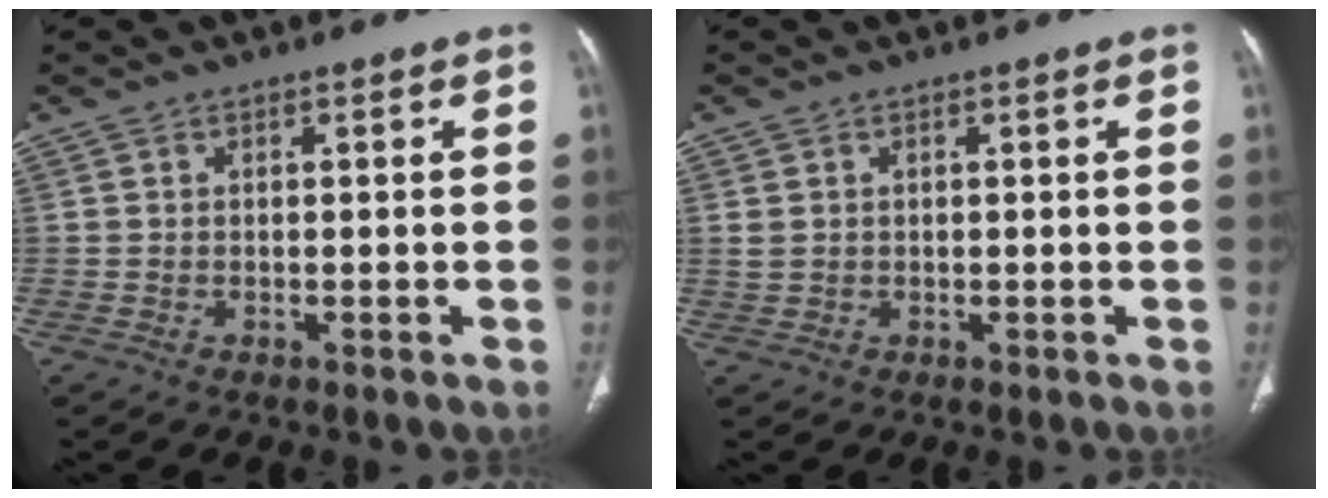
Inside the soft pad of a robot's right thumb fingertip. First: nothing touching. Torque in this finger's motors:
{"motor_torque": [-0.77, -0.09, -0.22, 0.25, -0.04]}